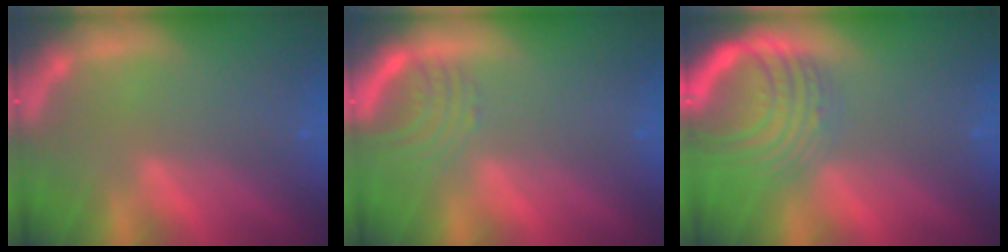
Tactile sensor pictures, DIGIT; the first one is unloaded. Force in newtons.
{"total": 3.5}
{"total": 9.5}